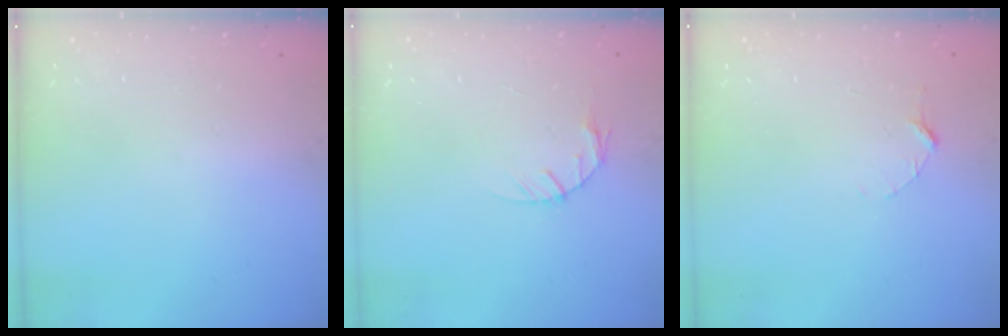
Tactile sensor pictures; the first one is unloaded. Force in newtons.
{"total": 3.3, "press": 3.2, "slide": 0.5}
{"total": 2.9, "press": 2.9, "slide": 0.3}